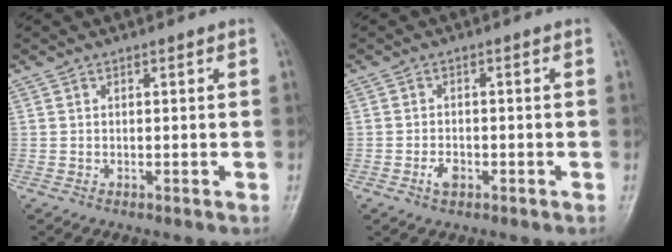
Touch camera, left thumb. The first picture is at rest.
{"total": 2.6, "force": [-1.2, 1.6, 1.6], "torque": [-0.028, 0.005, -0.022]}